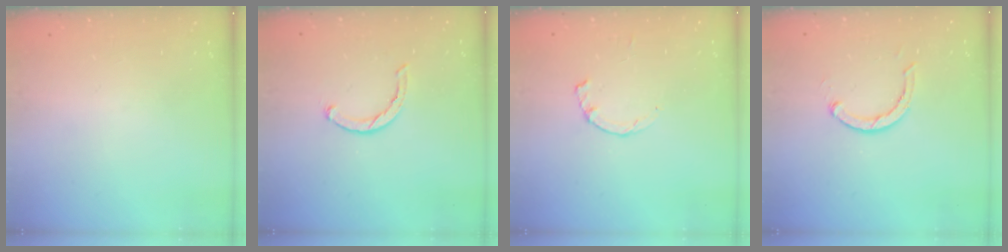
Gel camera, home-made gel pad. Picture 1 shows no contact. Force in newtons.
{"total": 2.3, "press": 2.3, "slide": 0.4}
{"total": 1.2, "press": 1.2, "slide": 0.3}
{"total": 2.9, "press": 2.9, "slide": 0.4}